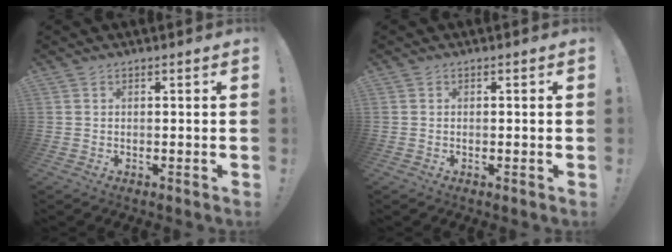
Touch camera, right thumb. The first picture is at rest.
{"total": 0.0}